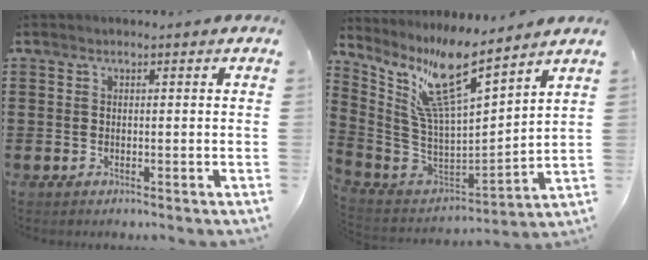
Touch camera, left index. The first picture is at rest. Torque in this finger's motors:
{"motor_torque": [1.17, 0.14, 0.86, 0.21]}